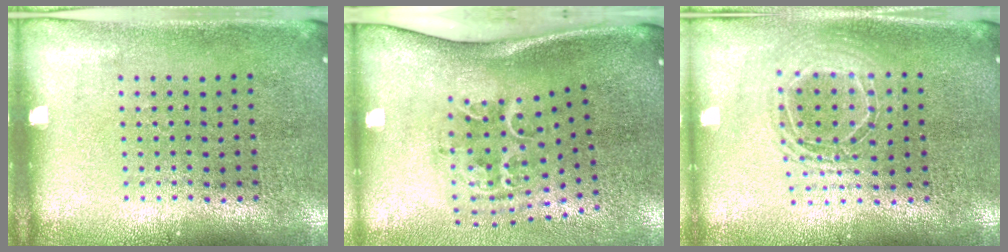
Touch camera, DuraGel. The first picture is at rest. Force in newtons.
{"total": 2.3, "press": 1.3, "slide": 1.9}
{"total": 1.7, "press": 1.4, "slide": 0.9}